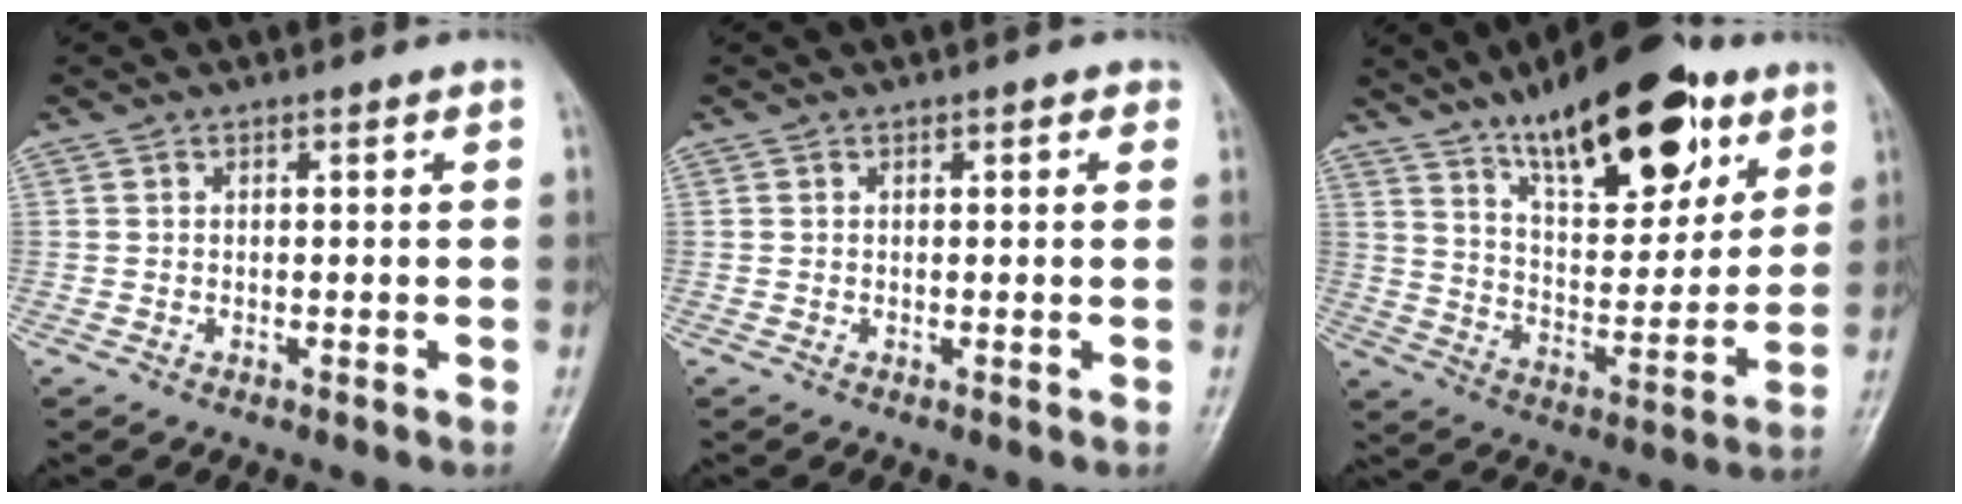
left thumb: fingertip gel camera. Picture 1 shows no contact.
{"total": 1.0, "force": [0.6, 0.6, 0.7], "torque": [-0.001, 0.000, 0.002]}
{"total": 22.9, "force": [13.9, 8.8, 15.9], "torque": [-0.202, -0.054, 0.230]}